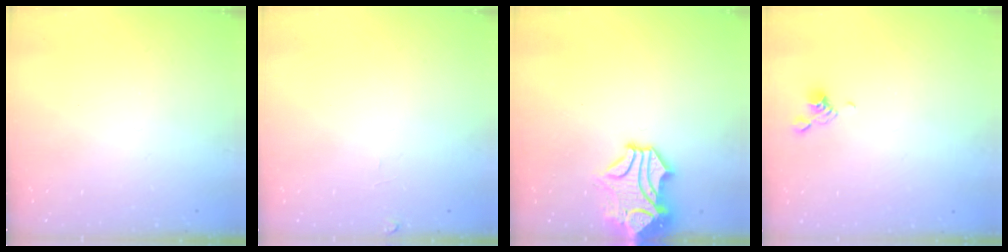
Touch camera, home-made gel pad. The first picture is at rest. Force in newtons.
{"total": 1.3, "press": 1.2, "slide": 0.5}
{"total": 2.3, "press": 1.9, "slide": 1.3}
{"total": 6.2, "press": 6.2, "slide": 1.0}